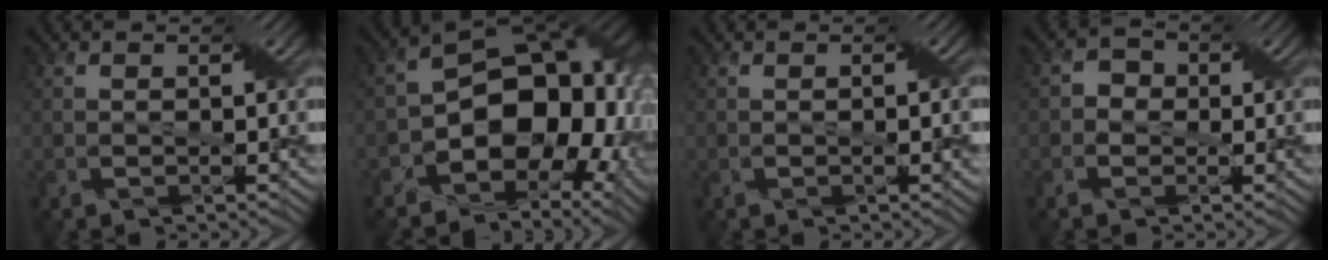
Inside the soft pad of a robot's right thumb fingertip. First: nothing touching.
{"total": 15.3, "force": [-4.8, 10.4, 10.2], "torque": [-0.129, -0.017, -0.082]}
{"total": 1.9, "force": [0.0, 0.3, 1.9], "torque": [-0.029, 0.002, 0.001]}
{"total": 2.1, "force": [-0.3, 2.0, 0.5], "torque": [-0.008, 0.007, -0.012]}